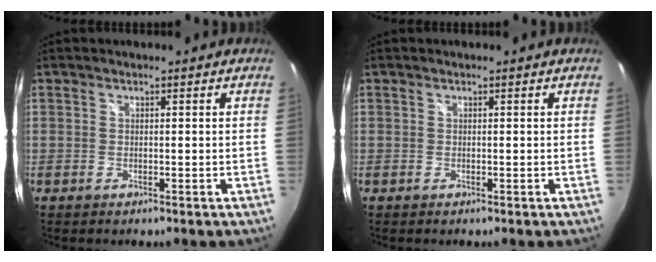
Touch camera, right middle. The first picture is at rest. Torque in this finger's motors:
{"motor_torque": [-0.03, 0.04, -0.02, 0.01]}